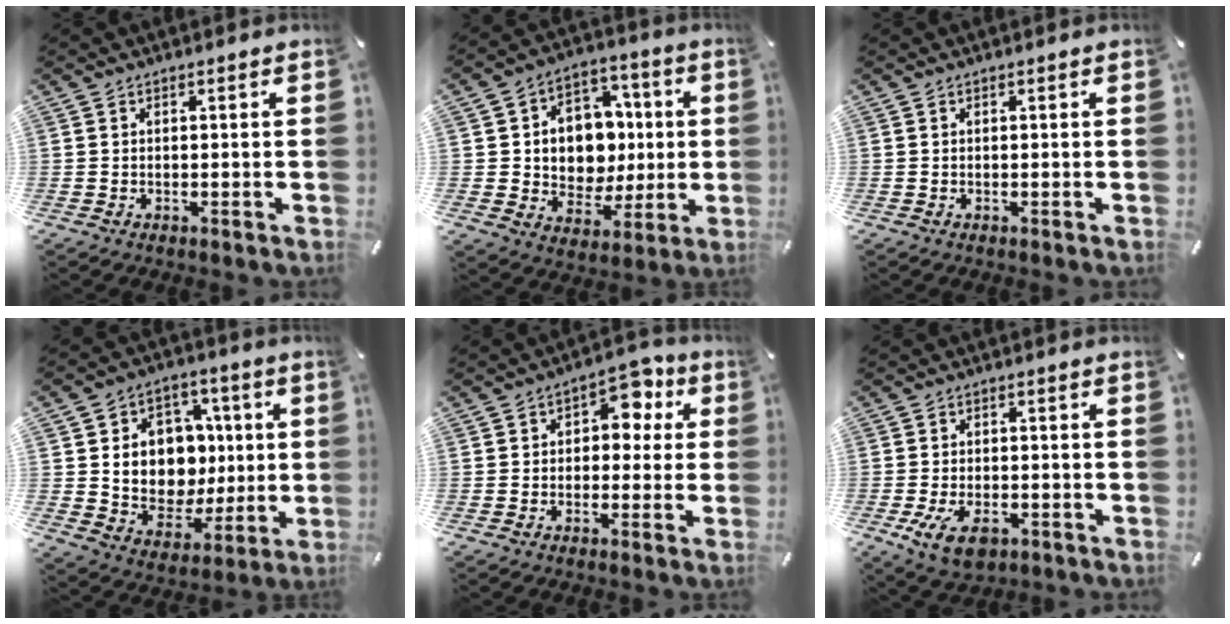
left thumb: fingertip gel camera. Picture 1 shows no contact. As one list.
[{"total": 11.6, "force": [0.4, 11.0, 3.7], "torque": [-0.048, -0.005, 0.021]}, {"total": 0.0}, {"total": 12.8, "force": [1.3, 11.7, 5.0], "torque": [-0.069, -0.012, 0.040]}, {"total": 7.8, "force": [2.3, 5.8, 4.7], "torque": [-0.053, -0.010, 0.033]}, {"total": 7.3, "force": [-3.1, 4.3, 5.0], "torque": [-0.100, 0.002, -0.057]}]